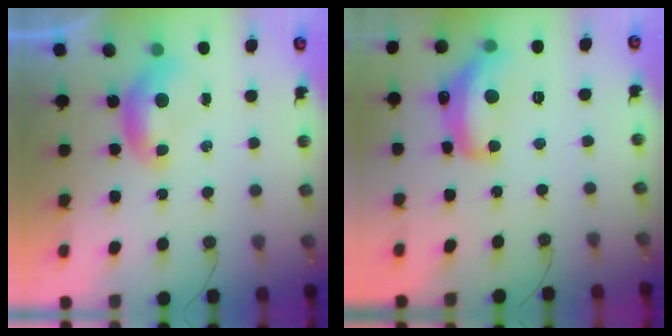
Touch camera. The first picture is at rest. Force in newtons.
{"total": 9.7, "press": 9.7, "slide": 0.9}